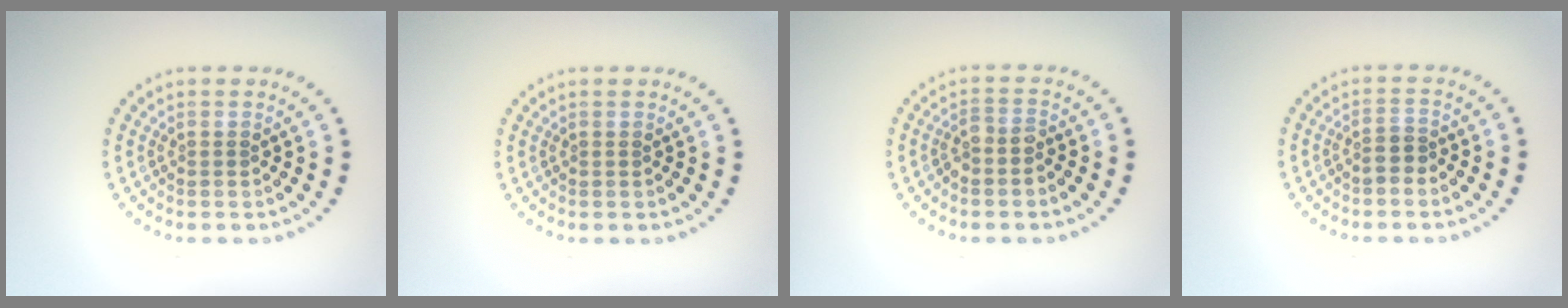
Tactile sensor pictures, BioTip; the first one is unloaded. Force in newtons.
{"total": 0.0}
{"total": 1.7, "press": 1.5, "slide": 0.8}
{"total": 1.7, "press": 1.4, "slide": 0.8}